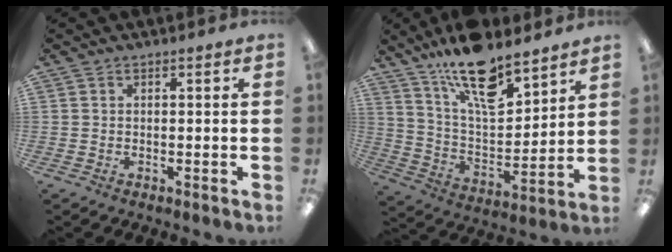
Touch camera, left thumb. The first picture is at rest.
{"total": 17.5, "force": [12.7, 6.5, 10.1], "torque": [-0.172, -0.074, 0.218]}